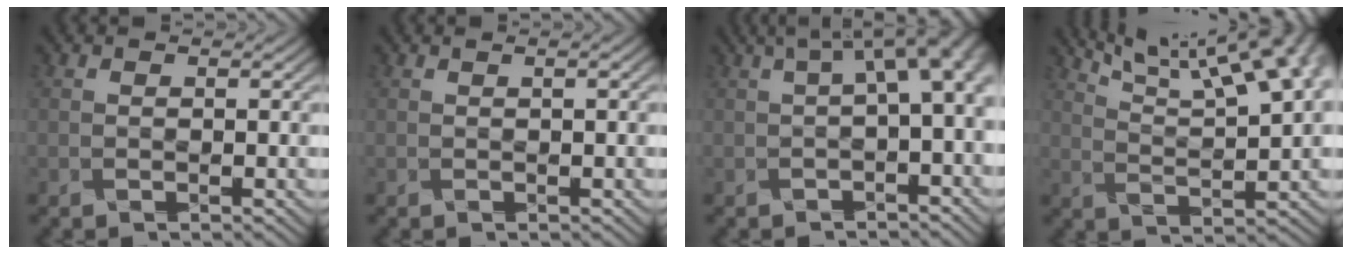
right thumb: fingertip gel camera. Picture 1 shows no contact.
{"total": 1.1, "force": [0.2, 0.2, 1.1], "torque": [-0.019, 0.006, 0.001]}
{"total": 7.4, "force": [1.2, 2.6, 6.9], "torque": [-0.093, 0.016, 0.019]}
{"total": 14.4, "force": [9.2, 3.6, 10.4], "torque": [-0.164, 0.029, 0.125]}